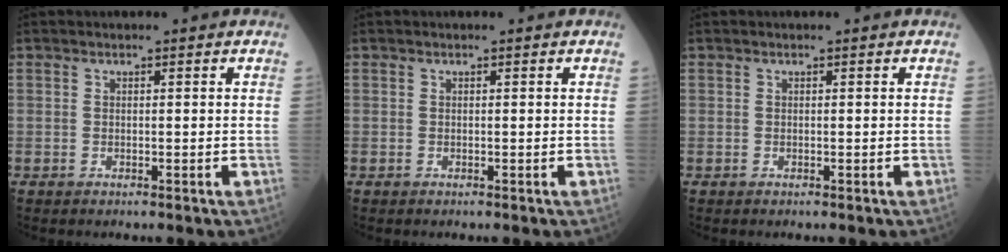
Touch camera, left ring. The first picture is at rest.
{"total": 0.0}
{"total": 0.0}